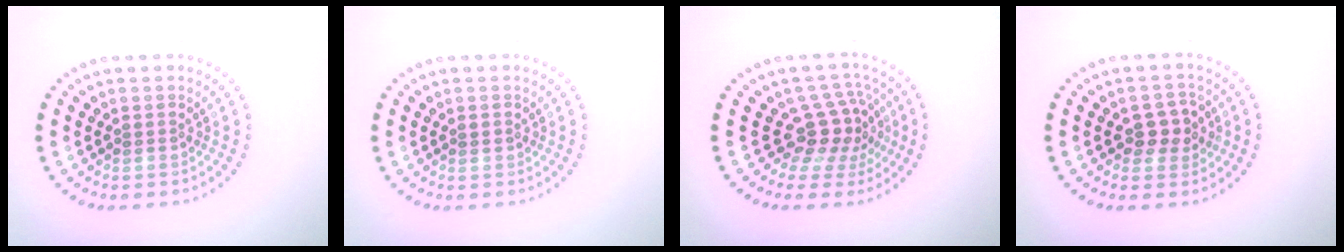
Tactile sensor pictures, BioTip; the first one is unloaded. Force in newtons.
{"total": 0.8, "press": 0.8, "slide": 0.2}
{"total": 4.0, "press": 2.9, "slide": 2.7}
{"total": 2.9, "press": 2.8, "slide": 0.9}